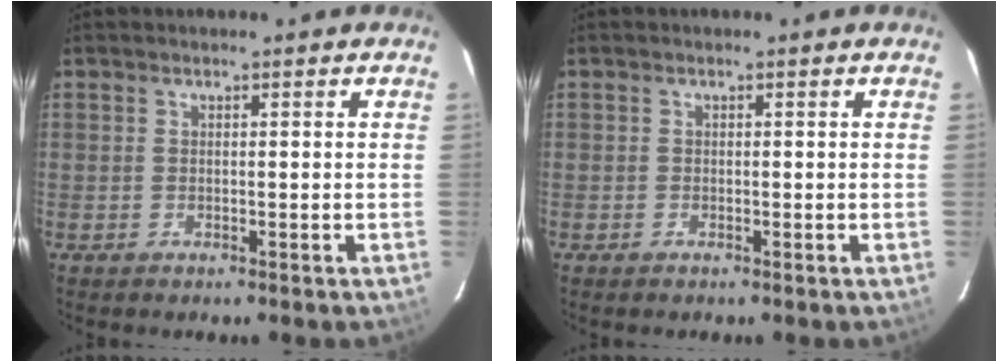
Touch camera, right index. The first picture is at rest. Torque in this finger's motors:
{"motor_torque": [0.03, -0.04, 0.00, -0.04]}